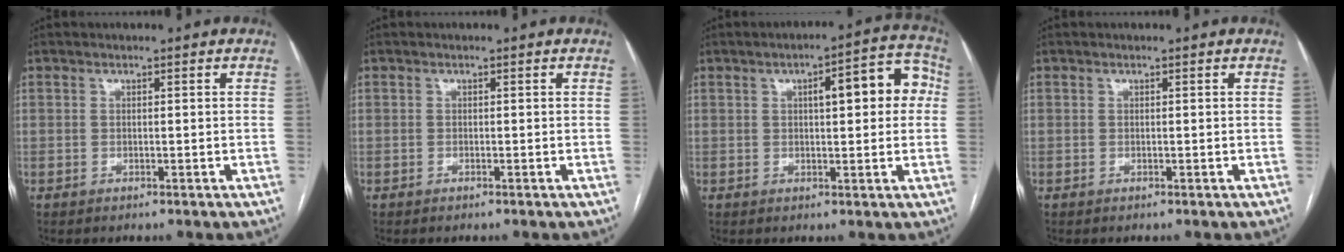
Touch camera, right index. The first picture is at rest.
{"total": 0.0}
{"total": 9.2, "force": [1.8, 2.7, 8.6], "torque": [-0.104, 0.031, 0.018]}
{"total": 0.0}